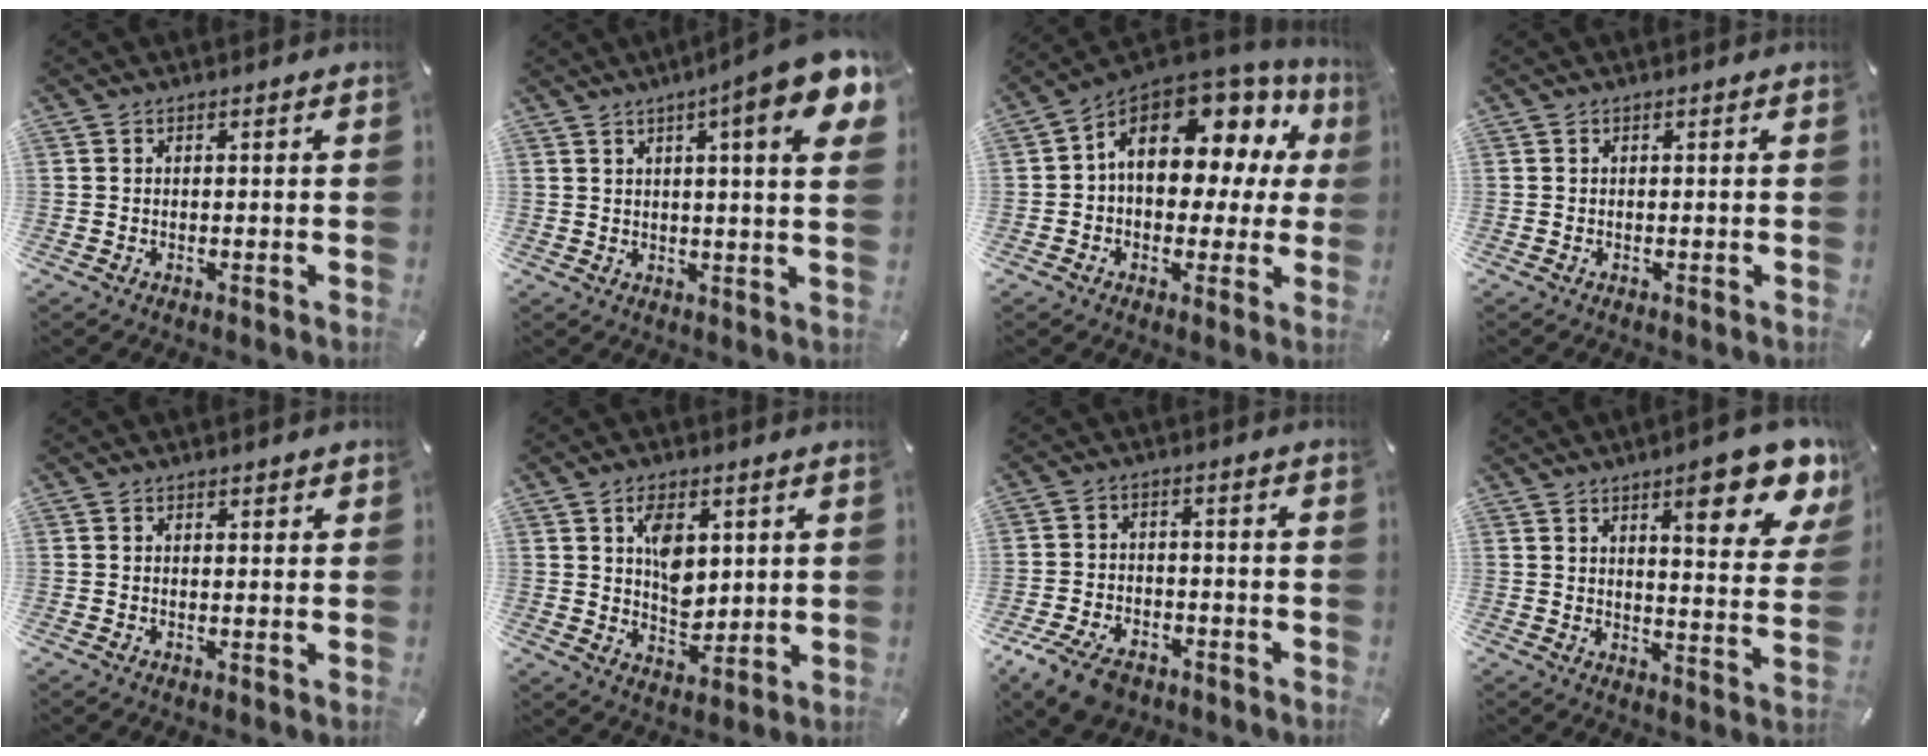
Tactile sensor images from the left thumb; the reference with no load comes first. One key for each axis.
{"total": 13.1, "fx": 6.3, "fy": 1.7, "fz": 11.3, "tx": -0.164, "ty": -0.033, "tz": 0.094}
{"total": 14.9, "fx": 5.9, "fy": 9.2, "fz": 10.1, "tx": -0.153, "ty": -0.040, "tz": 0.102}
{"total": 0.0}
{"total": 0.7, "fx": 0.5, "fy": 0.3, "fz": 0.3, "tx": 0.002, "ty": -0.003, "tz": 0.009}
{"total": 8.5, "fx": 2.6, "fy": 5.7, "fz": 5.7, "tx": -0.083, "ty": -0.005, "tz": 0.045}
{"total": 8.0, "fx": -5.3, "fy": 4.5, "fz": 3.9, "tx": -0.084, "ty": 0.021, "tz": -0.097}
{"total": 14.8, "fx": 9.3, "fy": 4.0, "fz": 10.8, "tx": -0.137, "ty": -0.061, "tz": 0.145}